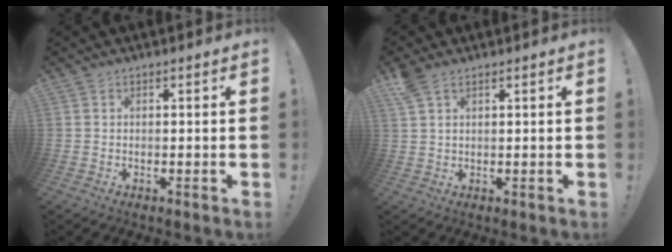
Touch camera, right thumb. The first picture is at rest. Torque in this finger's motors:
{"motor_torque": [0.00, 0.00, 0.02, 0.06, 0.02]}